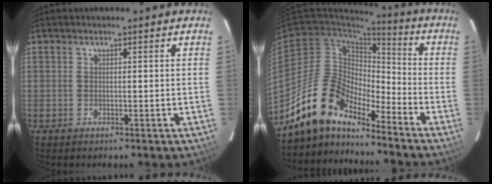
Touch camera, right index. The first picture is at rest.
{"total": 13.5, "force": [-12.0, 4.1, 4.9], "torque": [-0.096, 0.017, -0.234]}